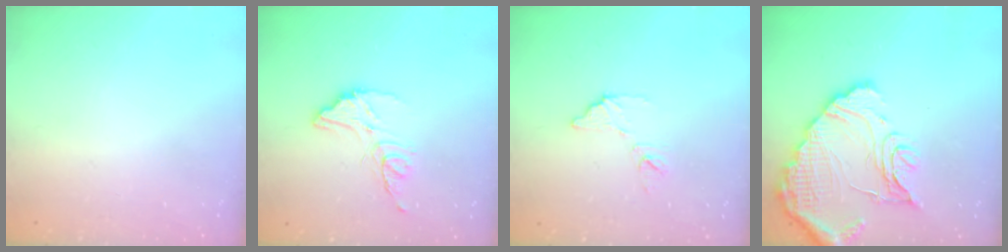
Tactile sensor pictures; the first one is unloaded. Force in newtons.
{"total": 12.8, "press": 12.7, "slide": 0.8}
{"total": 7.9, "press": 7.9, "slide": 0.3}
{"total": 16.8, "press": 16.7, "slide": 1.6}